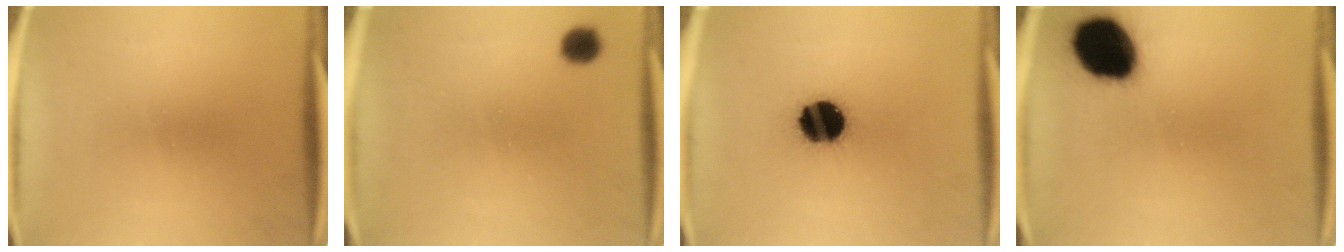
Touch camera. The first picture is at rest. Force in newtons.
{"total": 3.3}
{"total": 15.4}
{"total": 17.9}